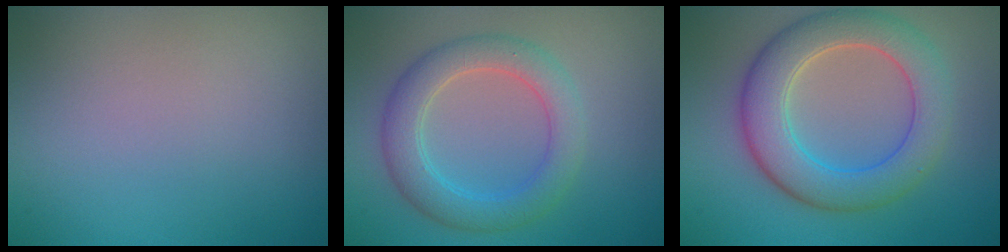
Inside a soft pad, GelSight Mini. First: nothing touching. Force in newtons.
{"total": 4.6, "press": 4.6, "slide": 0.2}
{"total": 6.8, "press": 6.8, "slide": 0.2}